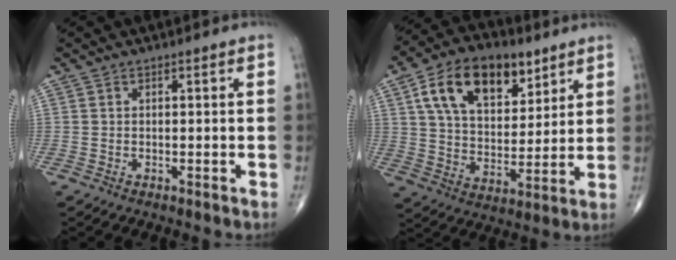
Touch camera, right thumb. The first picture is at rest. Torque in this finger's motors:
{"motor_torque": [0.26, 3.21, 1.15, 0.64, 0.07]}